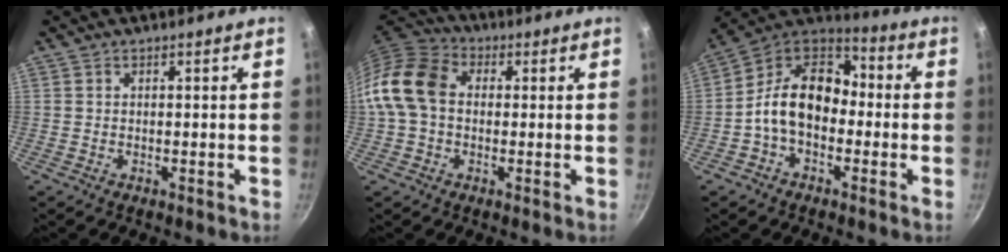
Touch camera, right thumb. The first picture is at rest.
{"total": 11.5, "force": [0.3, 8.6, 7.5], "torque": [-0.122, 0.027, -0.014]}
{"total": 14.8, "force": [-2.2, 10.4, 10.3], "torque": [-0.138, 0.052, -0.063]}